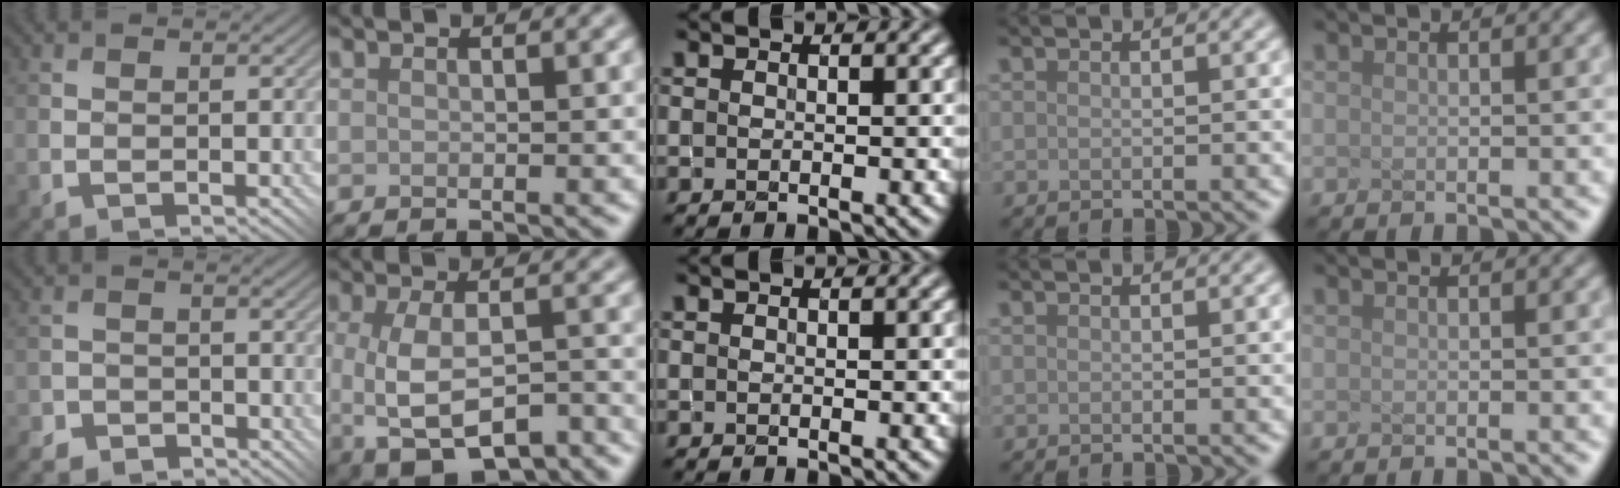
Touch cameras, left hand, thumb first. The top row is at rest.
{"thumb": {"total": 4.6, "force": [-4.0, 2.1, 0.6], "torque": [0.003, 0.005, -0.070]}, "index": {"total": 8.8, "force": [-3.7, 4.4, 6.6], "torque": [-0.132, -0.038, -0.046]}}